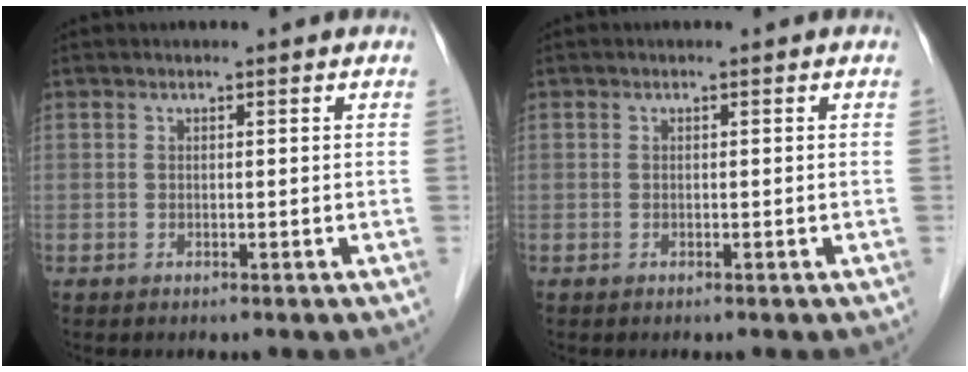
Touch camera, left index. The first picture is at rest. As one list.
[{"total": 0.0}]